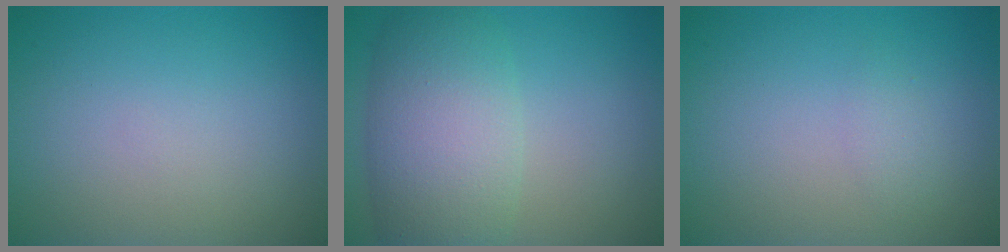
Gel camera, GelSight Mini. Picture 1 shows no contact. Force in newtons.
{"total": 7.4, "press": 7.4, "slide": 0.4}
{"total": 0.9, "press": 0.9, "slide": 0.1}